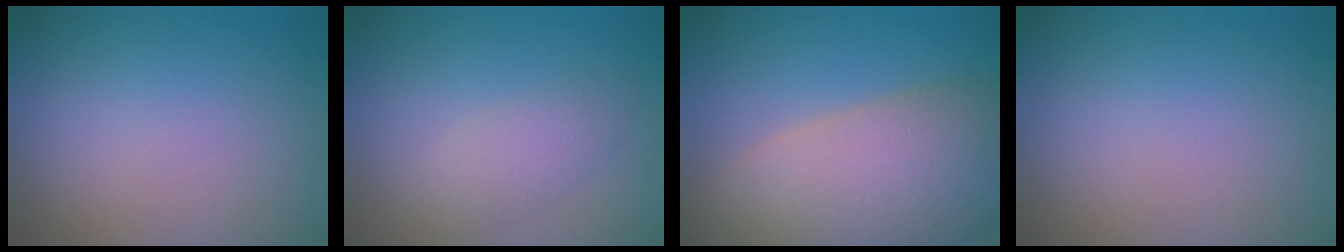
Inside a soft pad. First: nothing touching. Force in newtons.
{"total": 2.4, "press": 2.4, "slide": 0.1}
{"total": 12.6, "press": 12.5, "slide": 1.4}
{"total": 0.0}